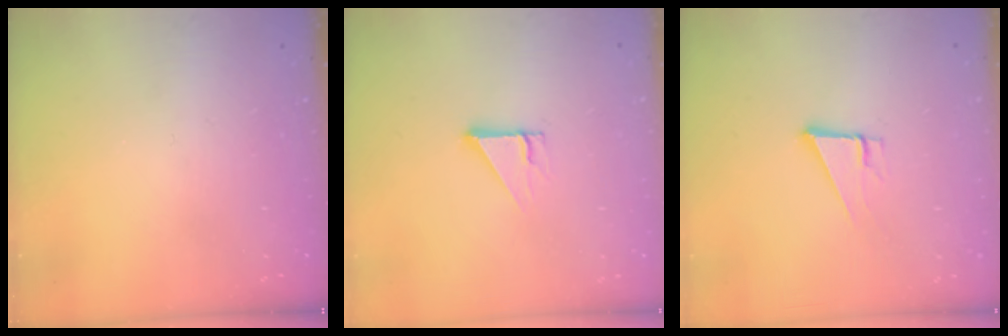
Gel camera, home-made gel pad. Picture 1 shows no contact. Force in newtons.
{"total": 2.7, "press": 2.7, "slide": 0.0}
{"total": 6.8, "press": 6.3, "slide": 2.5}